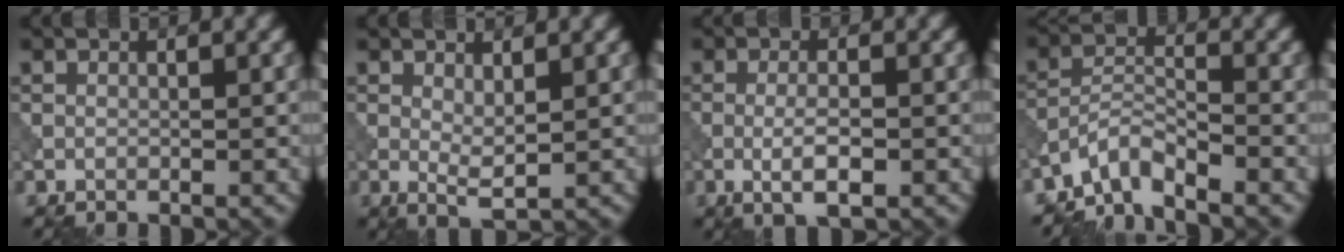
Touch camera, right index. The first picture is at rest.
{"total": 2.0, "force": [0.6, 0.6, 1.9], "torque": [-0.037, -0.006, 0.014]}
{"total": 3.1, "force": [-0.9, 0.7, 2.8], "torque": [-0.053, -0.001, -0.018]}
{"total": 3.5, "force": [-3.2, 0.5, 1.3], "torque": [-0.024, 0.004, -0.074]}